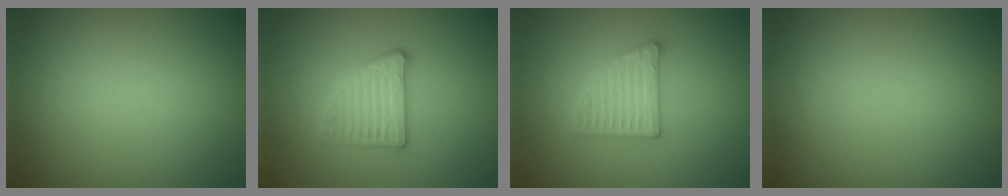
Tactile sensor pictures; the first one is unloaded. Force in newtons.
{"total": 2.8, "press": 2.5, "slide": 1.2}
{"total": 2.8, "press": 2.8, "slide": 0.4}
{"total": 0.0}